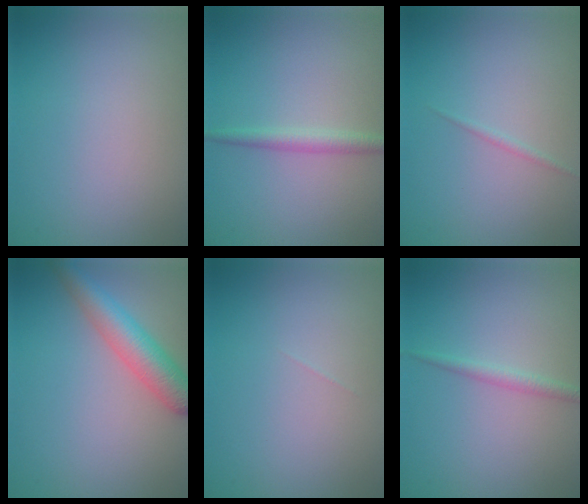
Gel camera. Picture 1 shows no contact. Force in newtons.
{"total": 1.8, "press": 1.8, "slide": 0.0}
{"total": 0.5, "press": 0.5, "slide": 0.0}
{"total": 4.5, "press": 4.5, "slide": 0.2}
{"total": 0.0}
{"total": 1.3, "press": 1.3, "slide": 0.0}